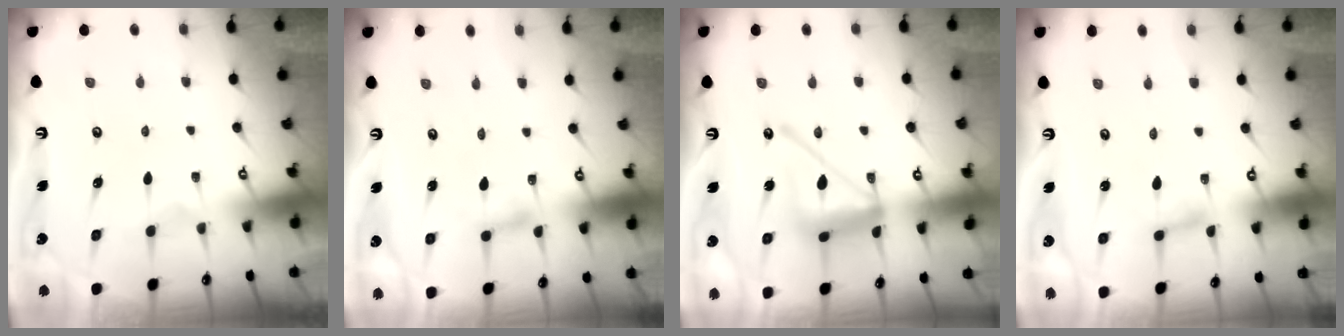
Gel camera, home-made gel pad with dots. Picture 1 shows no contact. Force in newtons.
{"total": 2.0, "press": 2.0, "slide": 0.2}
{"total": 14.3, "press": 14.2, "slide": 1.3}
{"total": 1.6, "press": 1.6, "slide": 0.2}